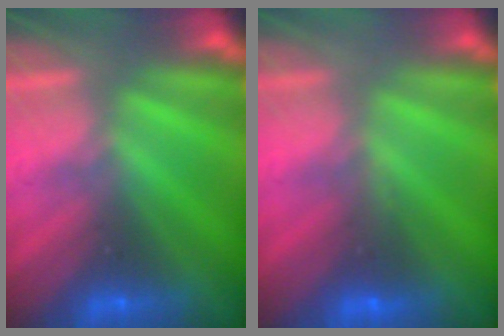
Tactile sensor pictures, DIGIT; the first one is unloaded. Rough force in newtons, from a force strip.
{"total": 2.9}